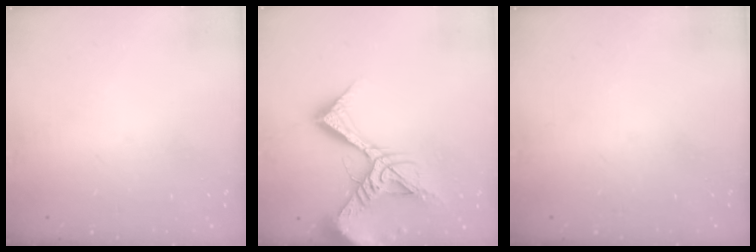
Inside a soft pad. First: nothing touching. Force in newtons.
{"total": 16.4, "press": 16.4, "slide": 0.9}
{"total": 0.0}